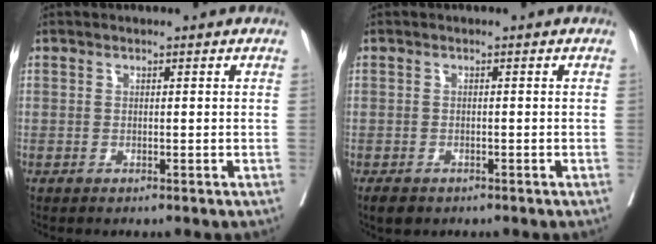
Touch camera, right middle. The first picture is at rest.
{"total": 2.5, "force": [-1.9, 1.3, 1.0], "torque": [-0.018, -0.004, -0.026]}